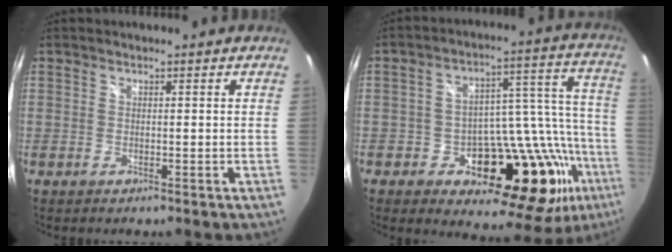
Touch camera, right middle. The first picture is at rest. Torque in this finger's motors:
{"motor_torque": [1.07, -1.07, 0.28, 0.11]}